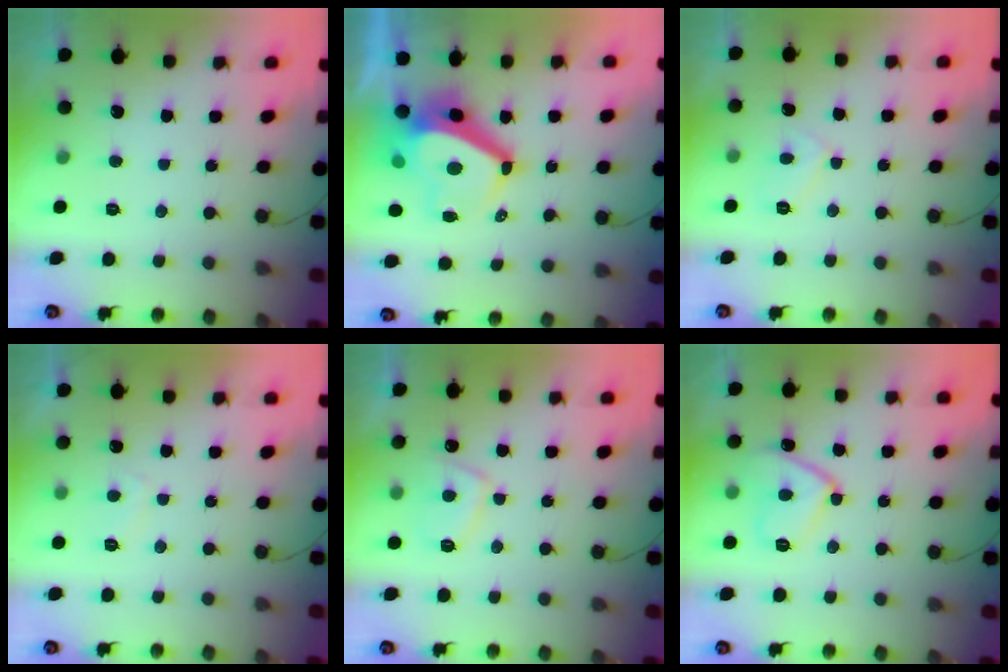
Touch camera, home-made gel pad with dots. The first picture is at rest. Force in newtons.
{"total": 12.4, "press": 12.4, "slide": 1.3}
{"total": 4.9, "press": 4.9, "slide": 0.5}
{"total": 1.8, "press": 1.6, "slide": 0.6}
{"total": 6.4, "press": 6.4, "slide": 1.1}
{"total": 10.8, "press": 10.7, "slide": 1.0}